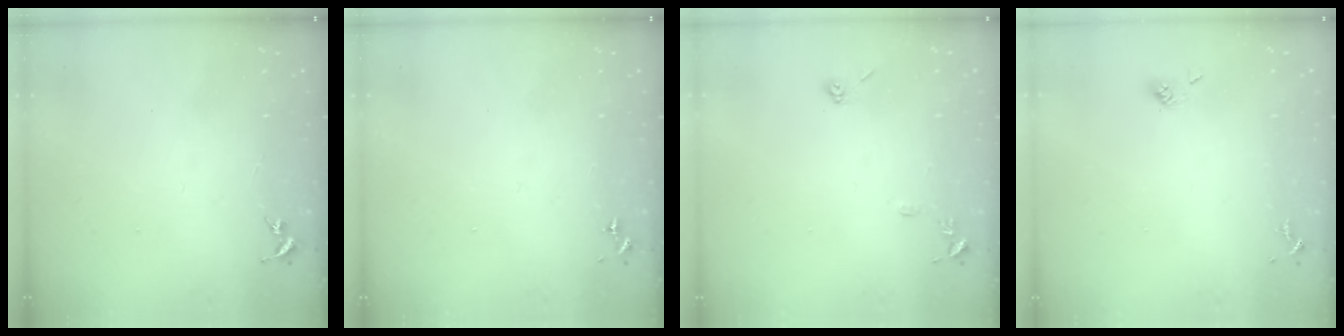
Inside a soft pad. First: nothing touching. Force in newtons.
{"total": 0.0}
{"total": 7.2, "press": 7.2, "slide": 0.8}
{"total": 4.4, "press": 3.7, "slide": 2.4}